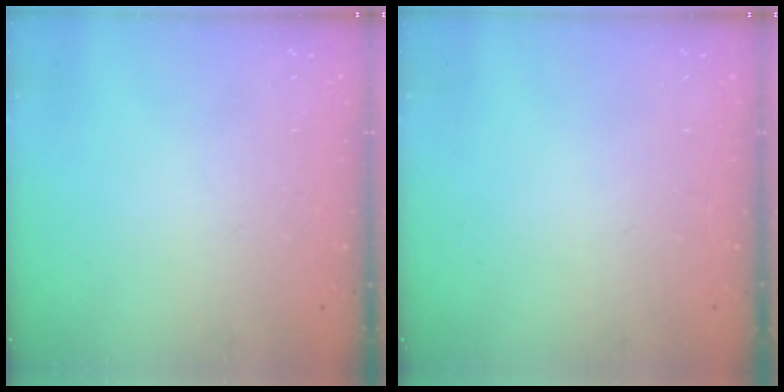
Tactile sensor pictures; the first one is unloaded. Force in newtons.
{"total": 0.0}